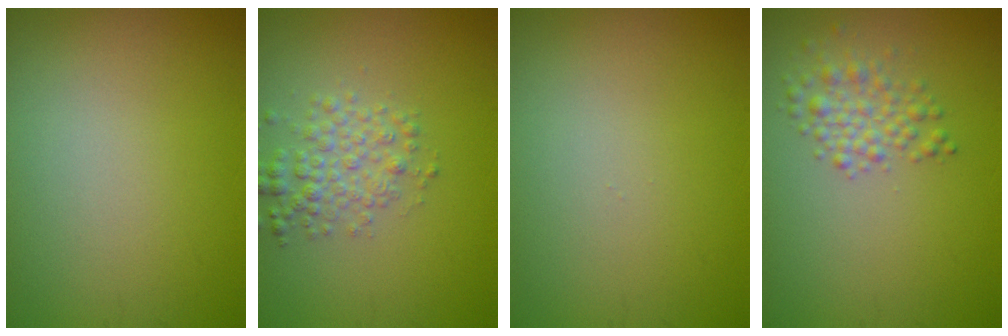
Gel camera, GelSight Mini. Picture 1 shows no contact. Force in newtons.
{"total": 2.9, "press": 2.9, "slide": 0.1}
{"total": 0.0}
{"total": 2.6, "press": 2.6, "slide": 0.1}